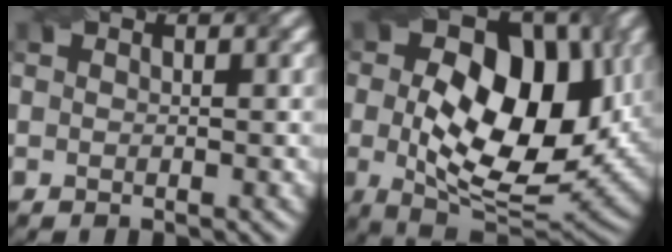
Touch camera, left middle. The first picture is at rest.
{"total": 13.3, "force": [0.3, 7.8, 10.7], "torque": [-0.162, 0.008, 0.014]}